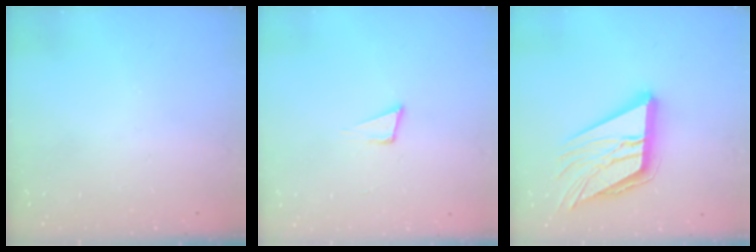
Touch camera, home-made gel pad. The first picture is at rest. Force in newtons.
{"total": 4.0, "press": 2.8, "slide": 2.9}
{"total": 19.1, "press": 19.0, "slide": 2.2}